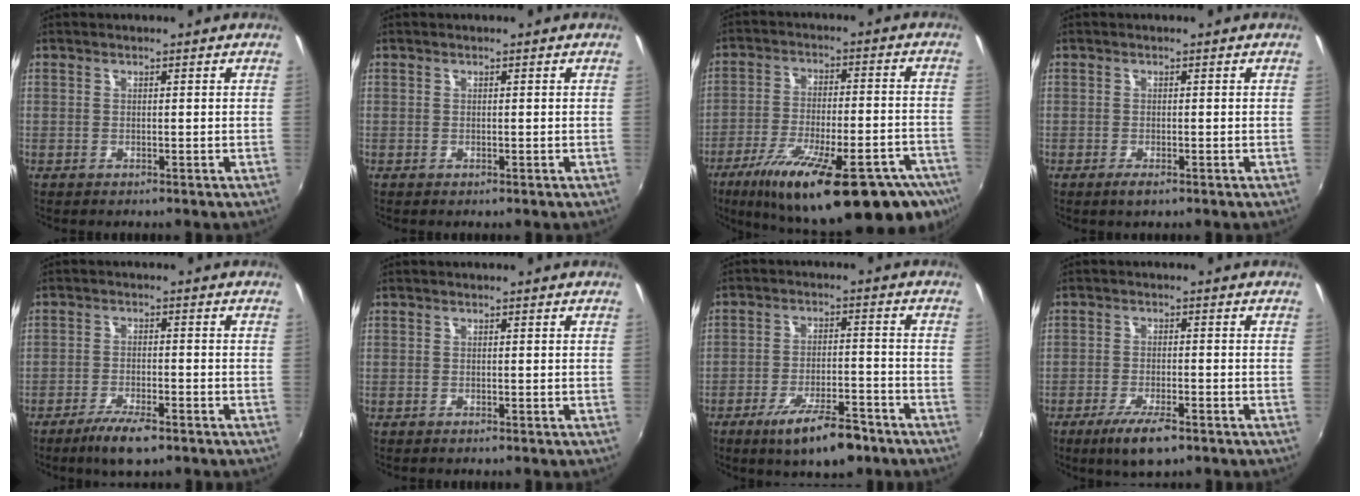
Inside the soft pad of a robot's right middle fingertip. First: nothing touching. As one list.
[{"total": 0.0}, {"total": 27.7, "force": [-17.9, 7.0, 20.0], "torque": [-0.318, -0.057, -0.250]}, {"total": 1.8, "force": [-1.1, 0.5, 1.3], "torque": [-0.026, -0.008, -0.020]}, {"total": 6.6, "force": [-4.6, 1.6, 4.4], "torque": [-0.103, -0.015, -0.082]}, {"total": 0.0}, {"total": 10.6, "force": [-7.2, 2.8, 7.3], "torque": [-0.141, -0.011, -0.112]}, {"total": 7.0, "force": [-4.5, 1.8, 5.0], "torque": [-0.115, -0.022, -0.079]}]